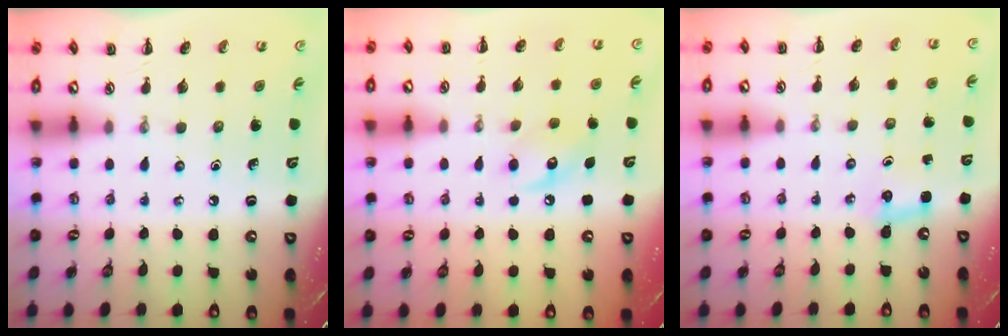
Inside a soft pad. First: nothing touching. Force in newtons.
{"total": 8.2, "press": 8.1, "slide": 1.1}
{"total": 2.8, "press": 2.6, "slide": 0.9}